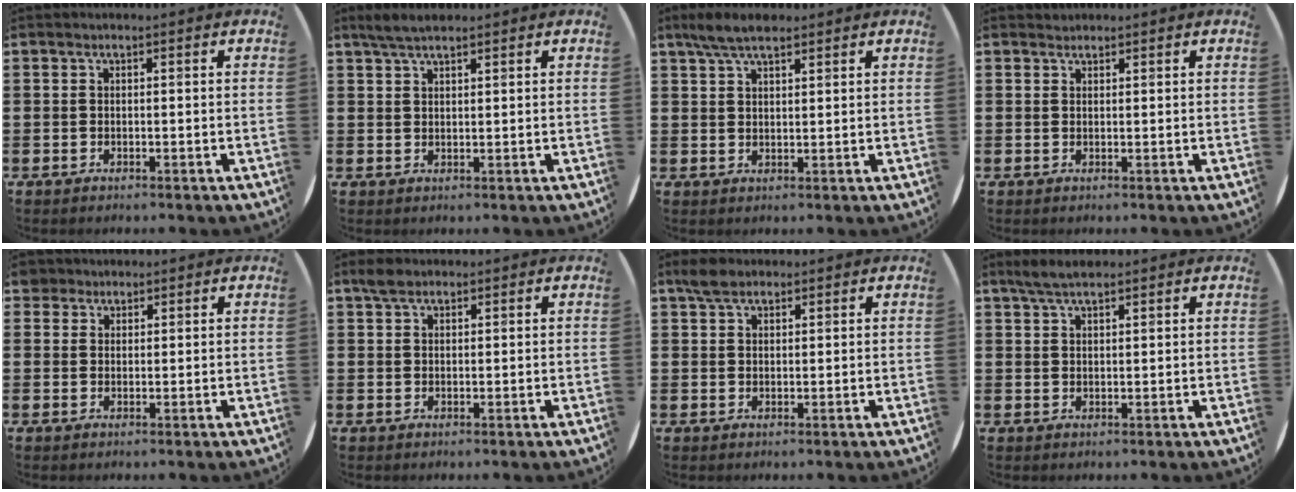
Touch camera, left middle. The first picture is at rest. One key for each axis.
{"total": 2.7, "fx": 2.2, "fy": 0.6, "fz": 1.5, "tx": -0.033, "ty": 0.006, "tz": 0.041}
{"total": 4.6, "fx": 3.6, "fy": 1.3, "fz": 2.5, "tx": -0.058, "ty": 0.000, "tz": 0.066}
{"total": 0.7, "fx": 0.7, "fy": 0.1, "fz": -0.1, "tx": 0.002, "ty": 0.003, "tz": 0.013}
{"total": 2.2, "fx": 1.8, "fy": 1.3, "fz": 0.1, "tx": -0.001, "ty": 0.004, "tz": 0.035}
{"total": 2.1, "fx": 1.7, "fy": 1.0, "fz": 0.7, "tx": -0.009, "ty": 0.002, "tz": 0.031}
{"total": 2.9, "fx": 2.4, "fy": 1.3, "fz": 1.1, "tx": -0.018, "ty": 0.004, "tz": 0.044}
{"total": 3.0, "fx": 2.4, "fy": 0.7, "fz": 1.7, "tx": -0.037, "ty": 0.004, "tz": 0.044}